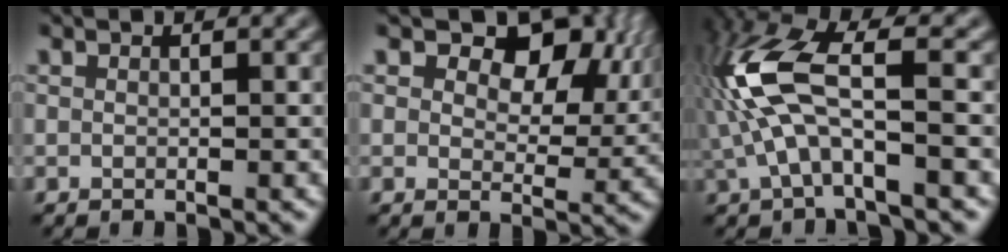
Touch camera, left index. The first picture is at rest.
{"total": 8.4, "force": [3.7, 5.1, 5.6], "torque": [-0.081, -0.006, 0.055]}
{"total": 8.0, "force": [-0.3, 3.0, 7.4], "torque": [-0.176, 0.025, -0.014]}